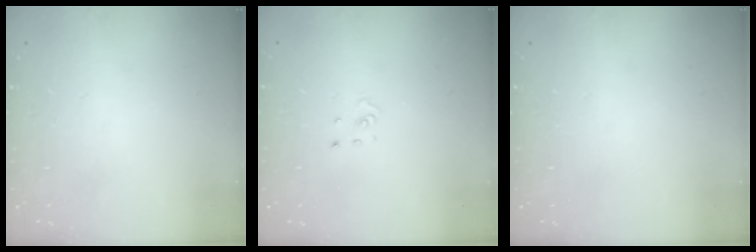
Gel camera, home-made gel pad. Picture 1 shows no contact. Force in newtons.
{"total": 1.1, "press": 1.1, "slide": 0.1}
{"total": 0.0}